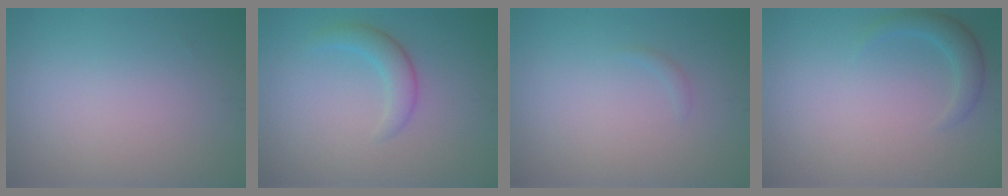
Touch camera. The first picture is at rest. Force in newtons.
{"total": 2.4, "press": 2.4, "slide": 0.2}
{"total": 0.5, "press": 0.5, "slide": 0.1}
{"total": 2.1, "press": 2.1, "slide": 0.2}